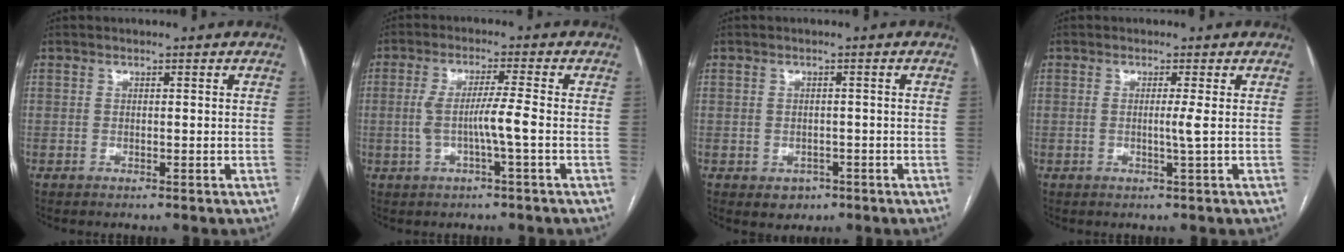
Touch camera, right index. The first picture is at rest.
{"total": 5.5, "force": [-1.0, -0.5, 5.4], "torque": [-0.105, 0.008, -0.017]}
{"total": 2.8, "force": [-1.2, 2.4, 0.9], "torque": [-0.005, 0.004, -0.008]}
{"total": 1.8, "force": [0.0, -0.7, 1.6], "torque": [-0.029, -0.003, -0.002]}